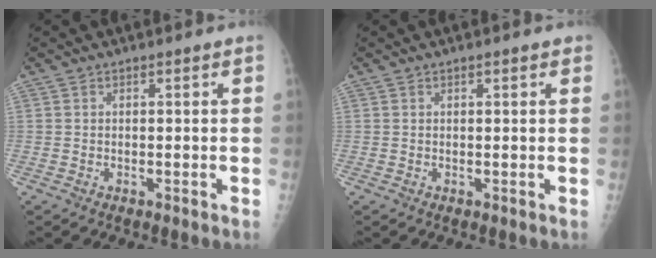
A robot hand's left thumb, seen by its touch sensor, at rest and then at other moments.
{"total": 1.2, "force": [0.7, 0.3, 1.0], "torque": [-0.016, 0.000, 0.007]}